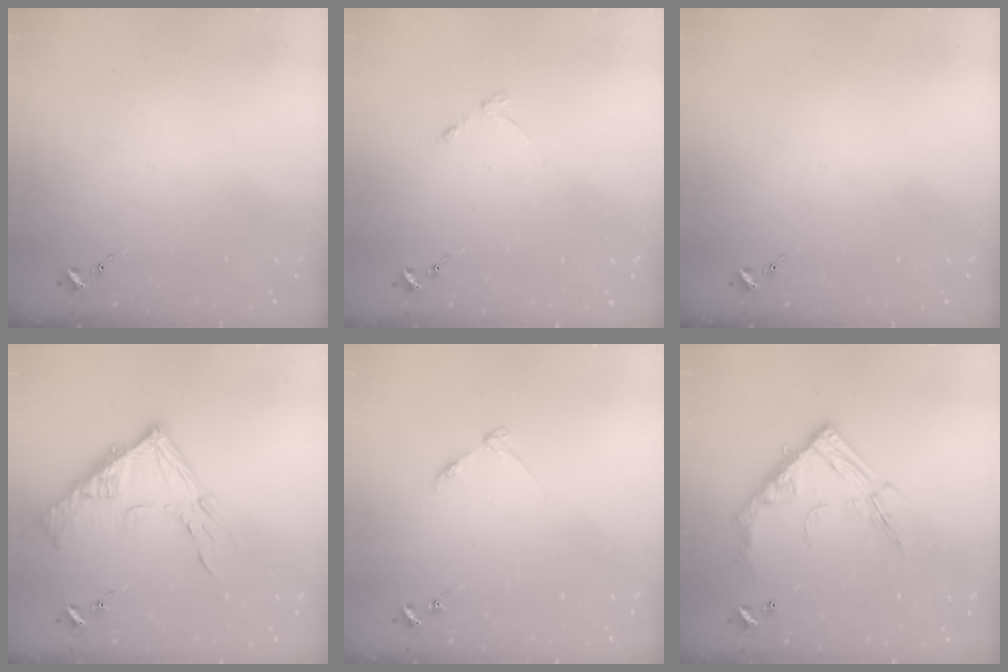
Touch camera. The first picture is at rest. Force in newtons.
{"total": 3.0, "press": 2.9, "slide": 0.5}
{"total": 0.0}
{"total": 14.5, "press": 14.4, "slide": 1.6}
{"total": 3.6, "press": 3.5, "slide": 0.4}
{"total": 17.2, "press": 17.1, "slide": 1.4}